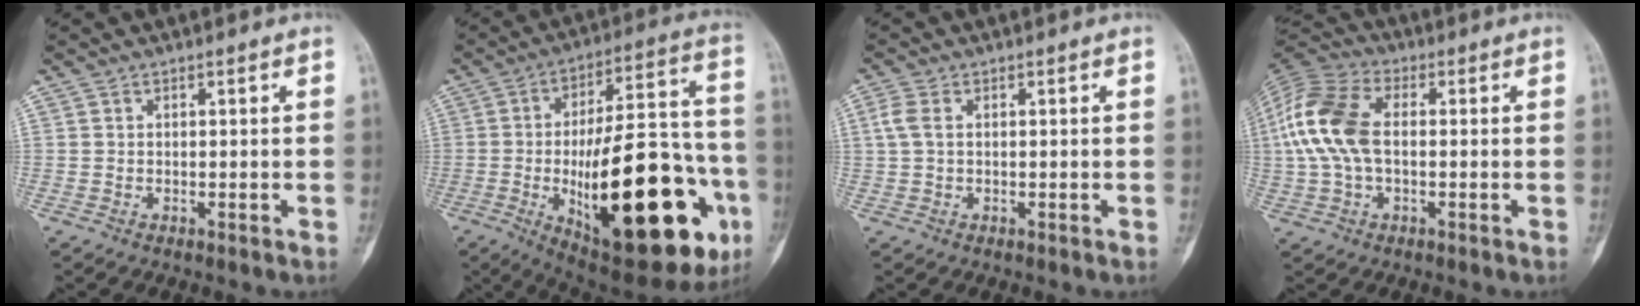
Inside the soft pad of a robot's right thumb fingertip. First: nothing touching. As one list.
[{"total": 34.7, "force": [-10.2, 12.8, 30.6], "torque": [-0.417, 0.018, -0.132]}, {"total": 3.2, "force": [0.7, 2.0, 2.5], "torque": [-0.074, 0.010, 0.014]}, {"total": 13.7, "force": [0.6, 8.2, 11.0], "torque": [-0.244, 0.029, 0.004]}]